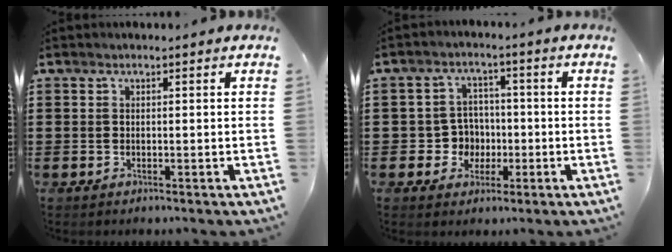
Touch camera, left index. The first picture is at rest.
{"total": 5.0, "force": [-0.9, 4.7, 1.3], "torque": [-0.034, 0.009, -0.018]}